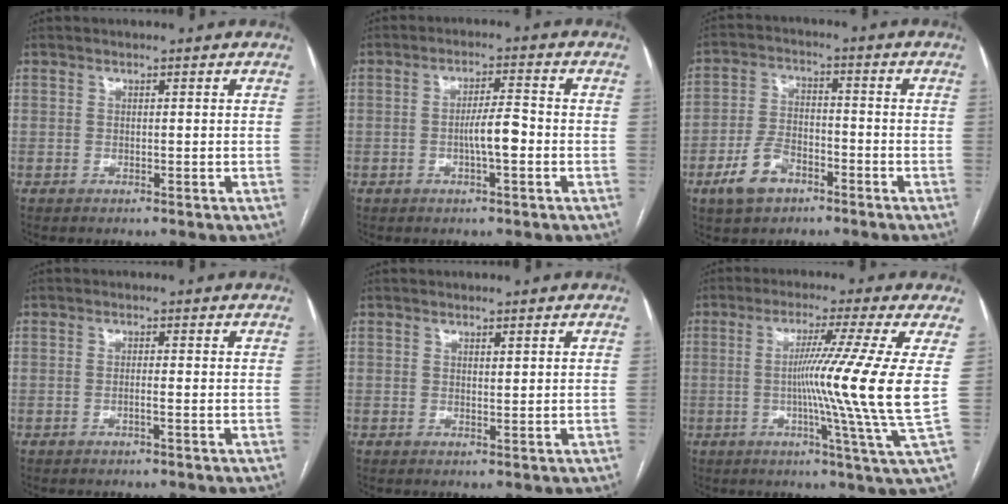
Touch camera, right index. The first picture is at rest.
{"total": 4.6, "force": [-1.2, 0.5, 4.4], "torque": [-0.077, 0.005, -0.020]}
{"total": 7.4, "force": [-4.2, 4.2, 4.4], "torque": [-0.100, 0.006, -0.072]}
{"total": 1.0, "force": [-0.4, -0.2, 0.9], "torque": [-0.015, 0.001, -0.008]}
{"total": 0.7, "force": [0.5, 0.2, 0.5], "torque": [-0.009, -0.004, 0.008]}
{"total": 13.3, "force": [0.5, -3.9, 12.7], "torque": [-0.208, -0.017, 0.007]}